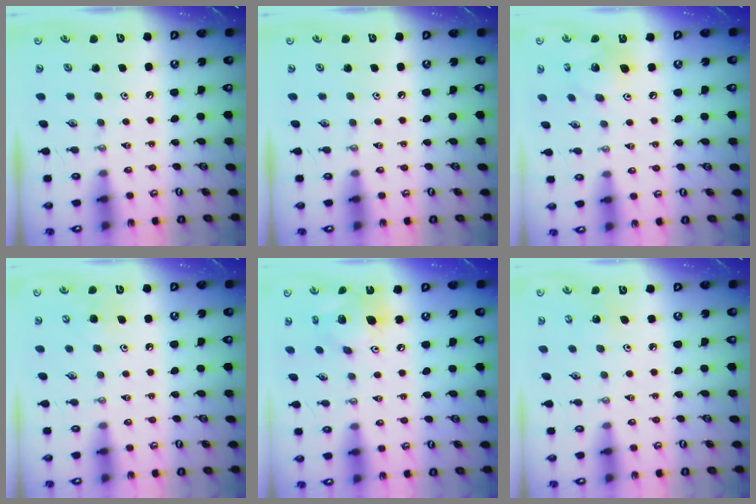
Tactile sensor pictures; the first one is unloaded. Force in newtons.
{"total": 0.0}
{"total": 13.3, "press": 12.9, "slide": 3.0}
{"total": 6.4, "press": 6.4, "slide": 0.7}
{"total": 15.1, "press": 14.9, "slide": 2.6}
{"total": 2.8, "press": 2.8, "slide": 0.2}